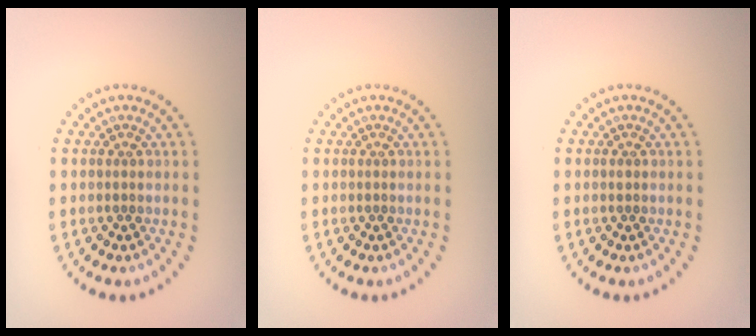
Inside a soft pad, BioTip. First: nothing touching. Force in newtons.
{"total": 0.0}
{"total": 0.5, "press": 0.4, "slide": 0.3}